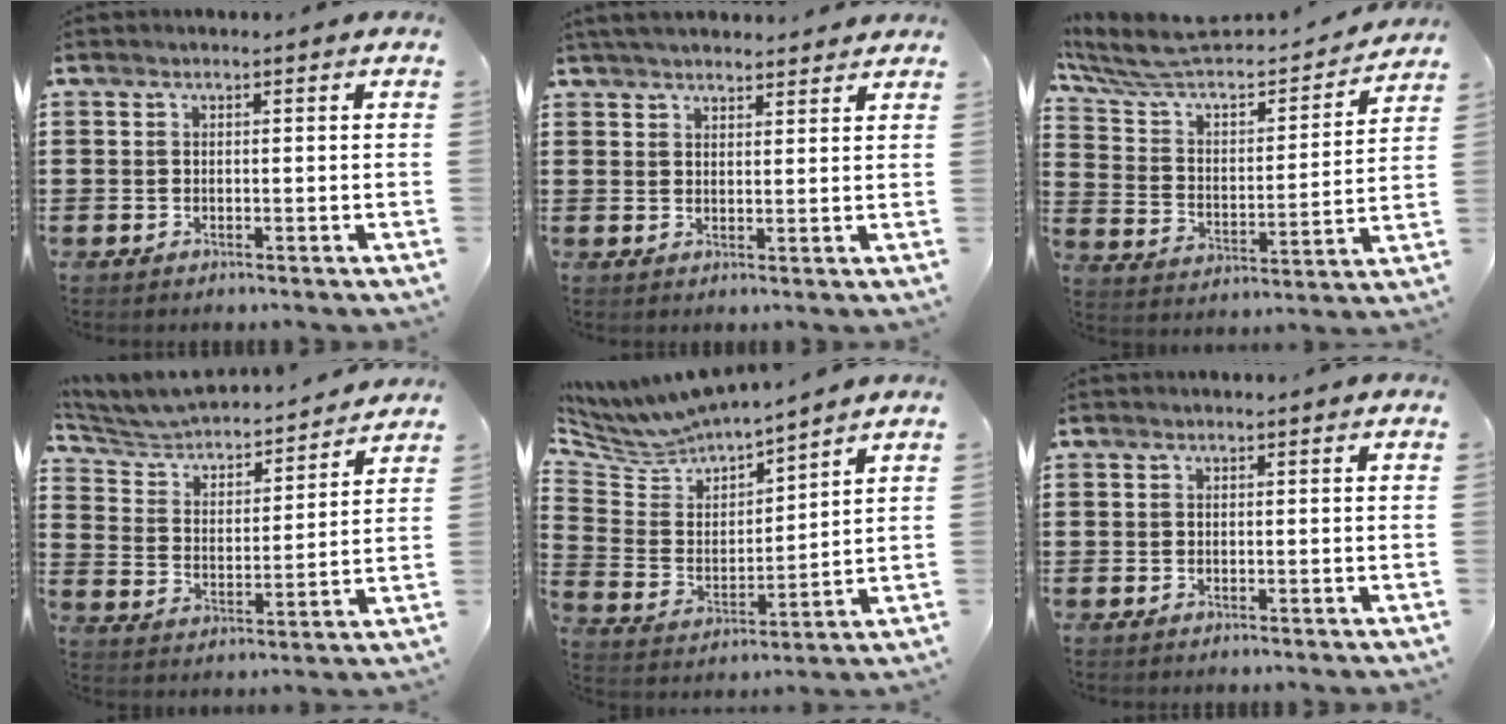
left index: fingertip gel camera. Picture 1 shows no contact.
{"total": 3.5, "force": [3.4, 0.3, 0.7], "torque": [-0.023, -0.004, 0.065]}
{"total": 7.2, "force": [6.5, 1.9, 2.4], "torque": [-0.081, -0.049, 0.106]}
{"total": 4.1, "force": [4.0, 0.7, 0.4], "torque": [-0.033, -0.036, 0.058]}
{"total": 6.5, "force": [6.4, 1.3, 0.6], "torque": [-0.054, -0.050, 0.109]}
{"total": 0.0}